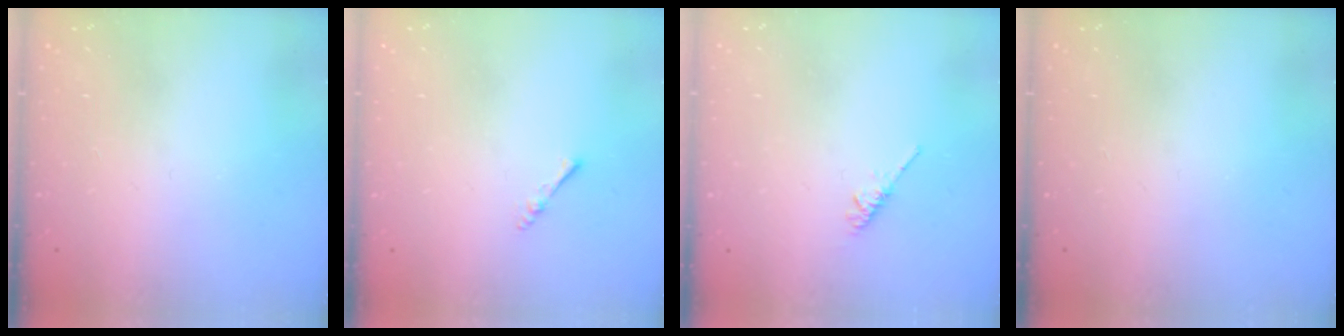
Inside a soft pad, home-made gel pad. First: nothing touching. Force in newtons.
{"total": 2.4, "press": 2.3, "slide": 0.5}
{"total": 3.3, "press": 3.2, "slide": 0.5}
{"total": 0.0}